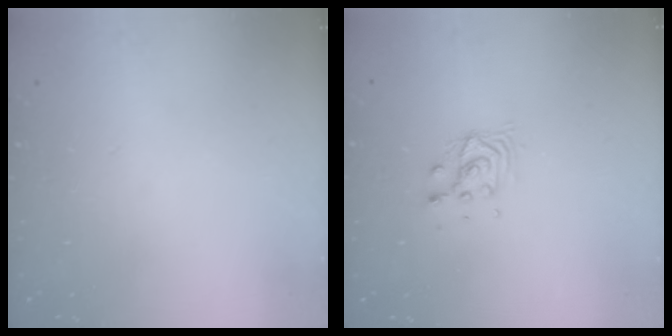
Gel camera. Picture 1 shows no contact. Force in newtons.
{"total": 6.4, "press": 6.4, "slide": 0.2}